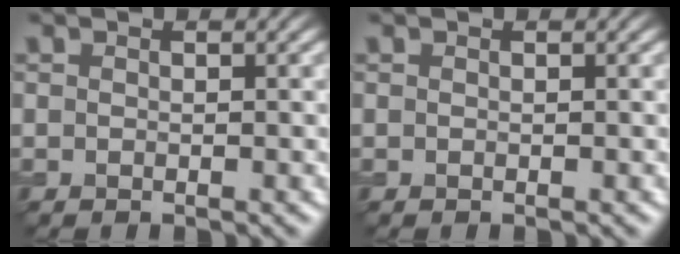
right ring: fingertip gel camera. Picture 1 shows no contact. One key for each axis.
{"total": 0.0}